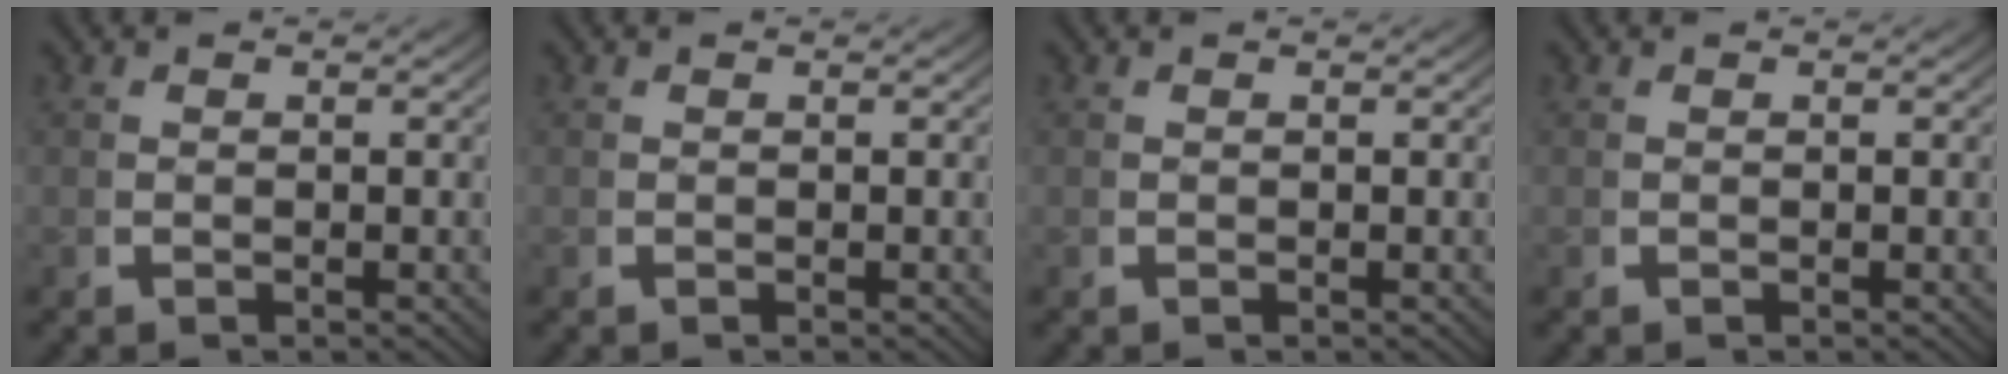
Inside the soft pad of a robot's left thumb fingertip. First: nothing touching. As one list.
[{"total": 0.0}, {"total": 0.0}, {"total": 0.0}]